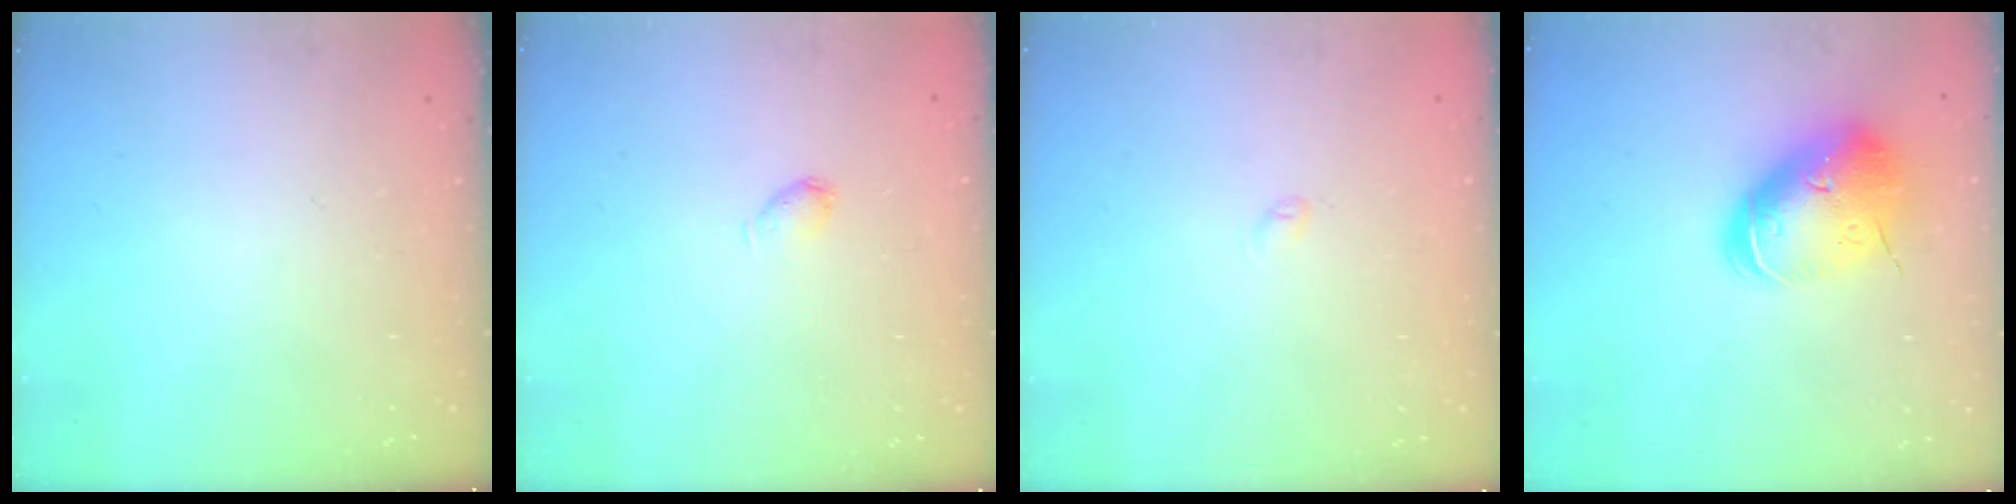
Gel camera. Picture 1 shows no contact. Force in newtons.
{"total": 3.2, "press": 3.2, "slide": 0.5}
{"total": 2.3, "press": 2.3, "slide": 0.3}
{"total": 18.7, "press": 18.5, "slide": 3.0}